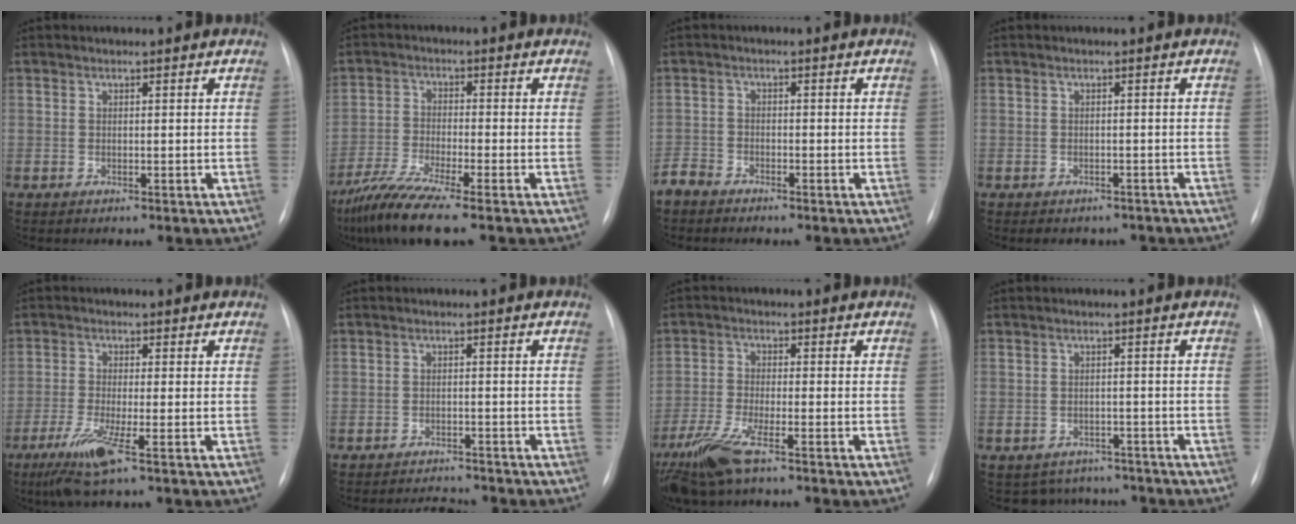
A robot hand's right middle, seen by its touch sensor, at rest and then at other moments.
{"total": 8.9, "force": [-6.8, -0.4, 5.8], "torque": [-0.112, -0.031, -0.125]}
{"total": 2.5, "force": [-2.3, 0.9, 0.2], "torque": [-0.004, -0.003, -0.045]}
{"total": 4.6, "force": [-3.9, 2.3, 0.7], "torque": [-0.003, 0.013, -0.043]}
{"total": 6.0, "force": [-3.2, -0.1, 5.1], "torque": [-0.109, -0.022, -0.063]}
{"total": 4.0, "force": [-4.0, 0.2, 0.1], "torque": [-0.003, -0.005, -0.062]}
{"total": 8.0, "force": [-5.3, 1.0, 5.9], "torque": [-0.132, -0.021, -0.104]}
{"total": 5.9, "force": [-5.2, 2.8, -0.3], "torque": [0.011, 0.019, -0.062]}